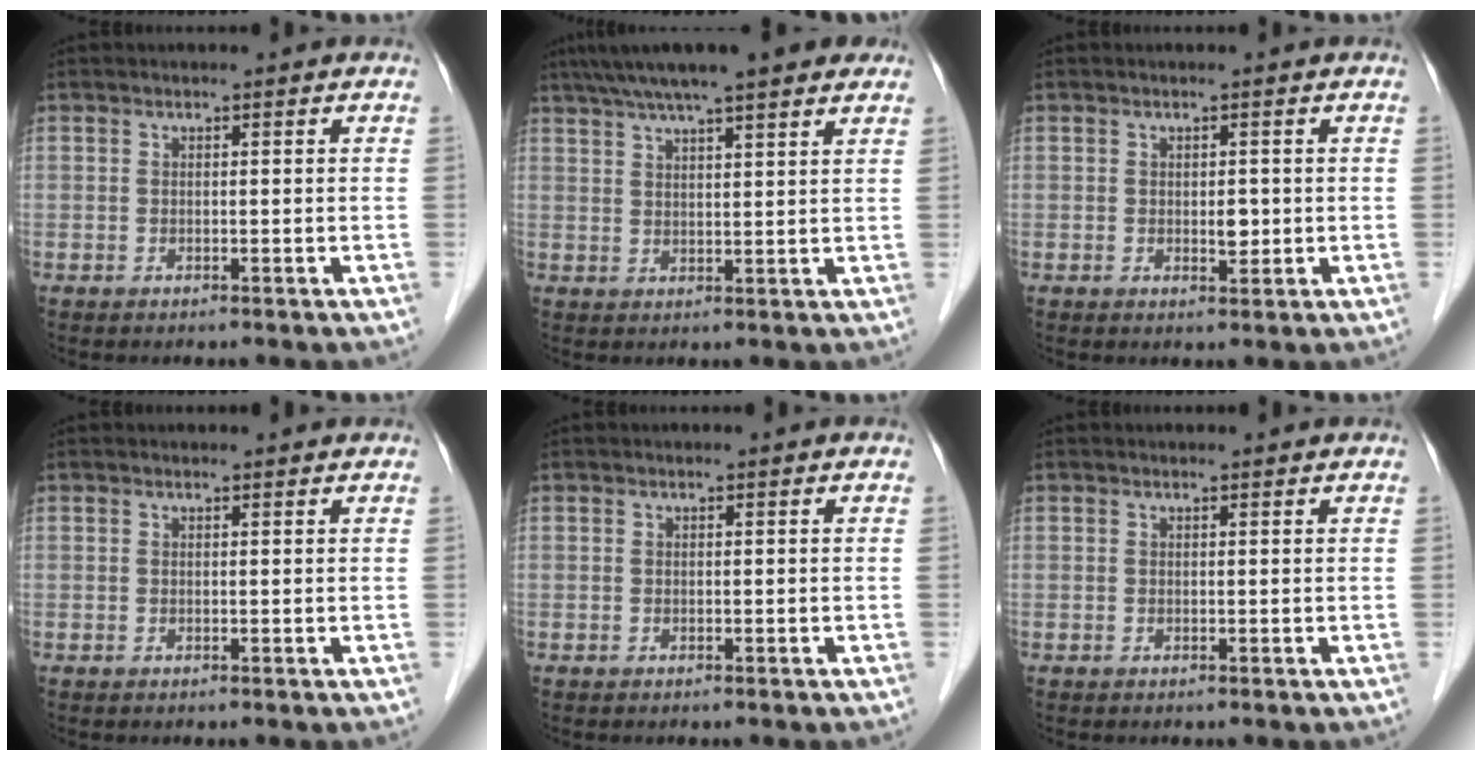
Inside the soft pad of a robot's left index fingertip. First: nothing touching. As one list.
[{"total": 14.0, "force": [10.9, 1.9, 8.6], "torque": [-0.141, 0.044, 0.157]}, {"total": 1.6, "force": [0.1, 0.9, 1.3], "torque": [-0.019, -0.002, 0.004]}, {"total": 1.4, "force": [1.4, 0.2, 0.2], "torque": [-0.012, 0.009, 0.015]}, {"total": 0.0}, {"total": 1.2, "force": [1.1, 0.2, 0.1], "torque": [-0.011, 0.008, 0.013]}]